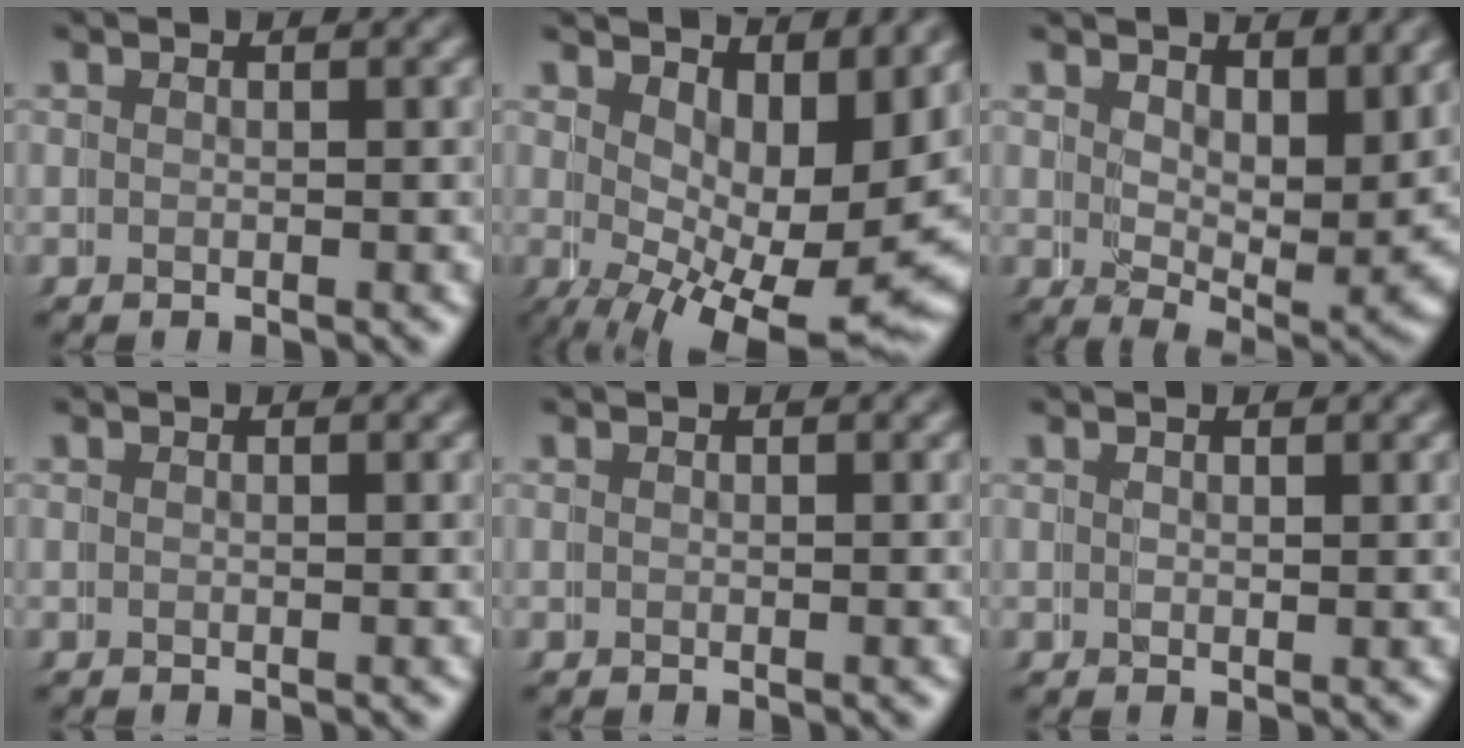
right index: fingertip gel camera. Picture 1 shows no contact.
{"total": 8.7, "force": [-0.4, 4.0, 7.7], "torque": [-0.106, -0.041, 0.016]}
{"total": 4.5, "force": [2.2, 1.9, 3.5], "torque": [-0.051, -0.032, 0.049]}
{"total": 0.0}
{"total": 0.0}
{"total": 1.0, "force": [0.5, -0.2, -0.8], "torque": [0.013, -0.004, 0.012]}